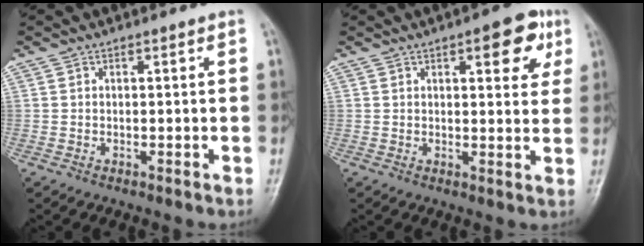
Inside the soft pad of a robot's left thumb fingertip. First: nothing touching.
{"total": 7.8, "force": [3.7, 3.2, 6.1], "torque": [-0.046, -0.010, 0.040]}